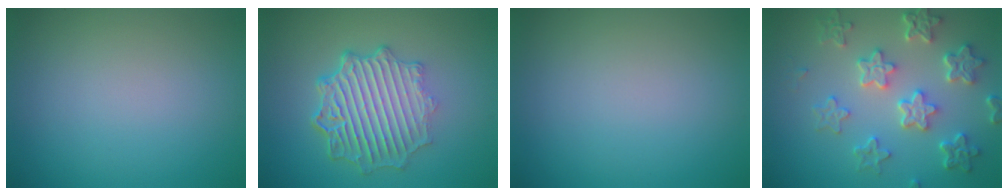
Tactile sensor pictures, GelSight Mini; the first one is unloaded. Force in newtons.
{"total": 7.0, "press": 5.4, "slide": 4.6}
{"total": 0.0}
{"total": 5.8, "press": 4.6, "slide": 3.6}